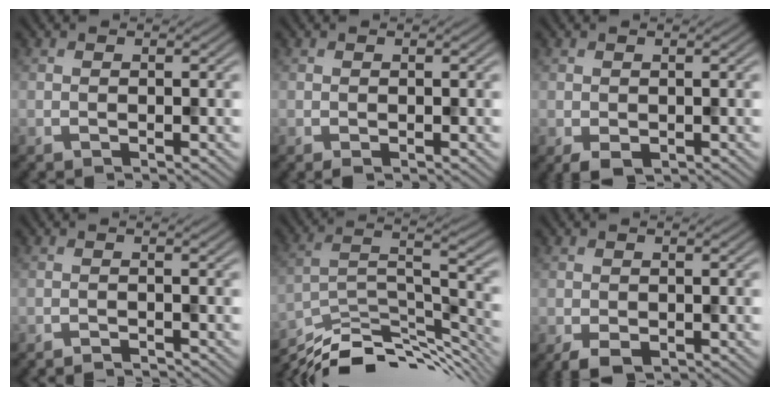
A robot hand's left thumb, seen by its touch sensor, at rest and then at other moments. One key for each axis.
{"total": 0.7, "fx": -0.4, "fy": 0.4, "fz": 0.5, "tx": -0.011, "ty": -0.003, "tz": -0.007}
{"total": 2.0, "fx": -0.8, "fy": 1.4, "fz": 1.2, "tx": -0.030, "ty": -0.011, "tz": -0.014}
{"total": 1.4, "fx": -1.1, "fy": 0.1, "fz": 0.8, "tx": -0.004, "ty": -0.002, "tz": -0.023}
{"total": 12.7, "fx": -10.7, "fy": 2.8, "fz": 6.3, "tx": -0.114, "ty": 0.006, "tz": -0.183}
{"total": 2.5, "fx": -1.2, "fy": 1.7, "fz": 1.5, "tx": -0.037, "ty": -0.013, "tz": -0.023}